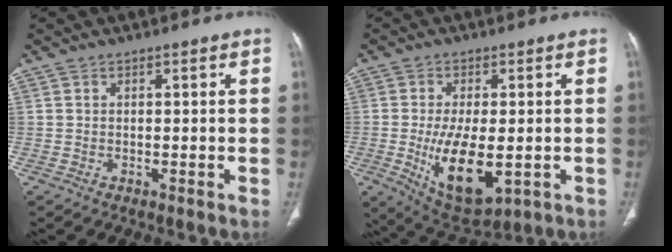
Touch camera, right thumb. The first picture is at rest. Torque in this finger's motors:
{"motor_torque": [-0.21, 1.35, 1.19, 0.08, 0.14]}